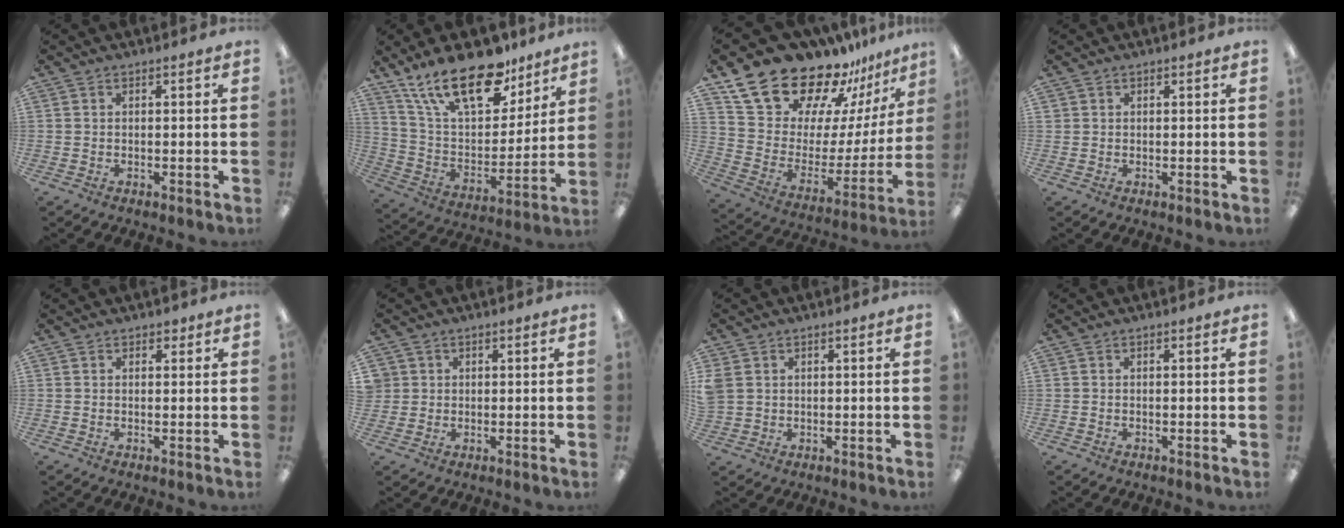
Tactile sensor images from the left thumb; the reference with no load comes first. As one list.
[{"total": 22.5, "force": [15.7, 9.9, 12.8], "torque": [-0.235, -0.087, 0.277]}, {"total": 24.4, "force": [19.4, 11.2, 9.4], "torque": [-0.153, -0.144, 0.358]}, {"total": 0.8, "force": [0.4, 0.7, 0.0], "torque": [-0.001, 0.003, 0.006]}, {"total": 1.5, "force": [1.0, 0.9, 0.4], "torque": [0.001, 0.000, 0.017]}, {"total": 2.7, "force": [0.8, 2.5, -0.2], "torque": [0.003, 0.002, 0.013]}, {"total": 3.4, "force": [1.2, 2.9, 1.4], "torque": [-0.029, 0.005, 0.025]}, {"total": 0.0}]